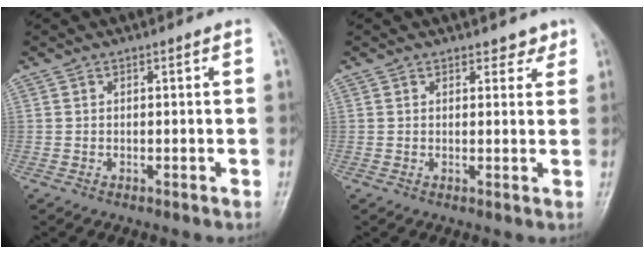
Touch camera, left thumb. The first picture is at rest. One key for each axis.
{"total": 2.4, "fx": 1.9, "fy": 1.3, "fz": 0.7, "tx": 0.013, "ty": -0.010, "tz": 0.019}